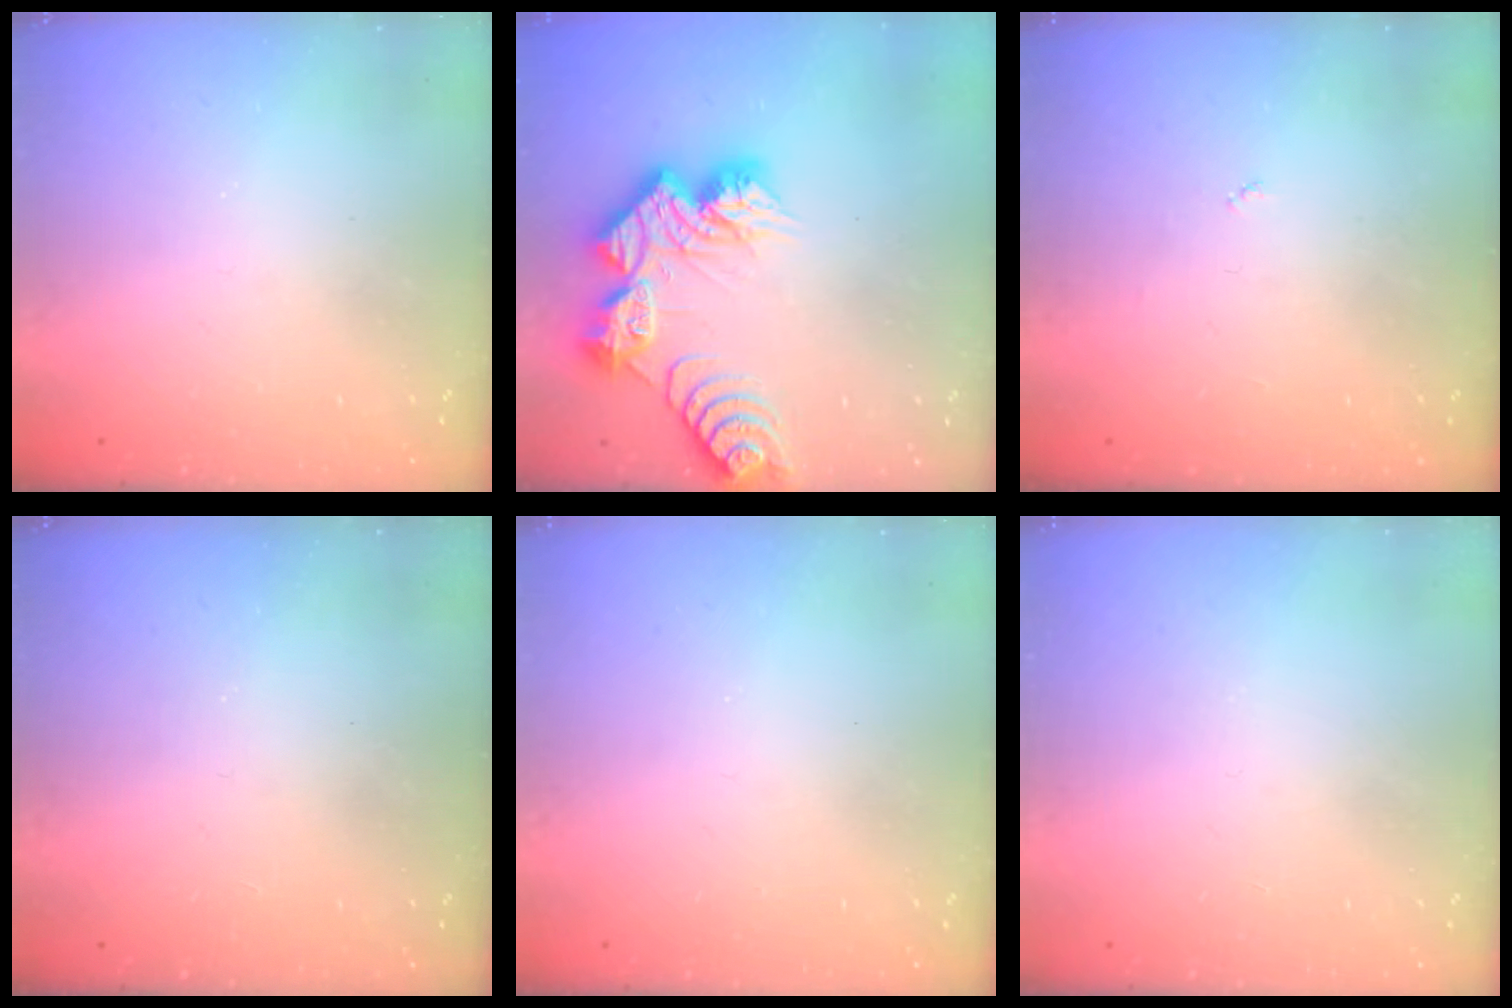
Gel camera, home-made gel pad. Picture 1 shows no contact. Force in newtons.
{"total": 15.9, "press": 15.8, "slide": 1.3}
{"total": 2.7, "press": 2.7, "slide": 0.4}
{"total": 1.7, "press": 1.7, "slide": 0.2}
{"total": 0.0}
{"total": 0.0}